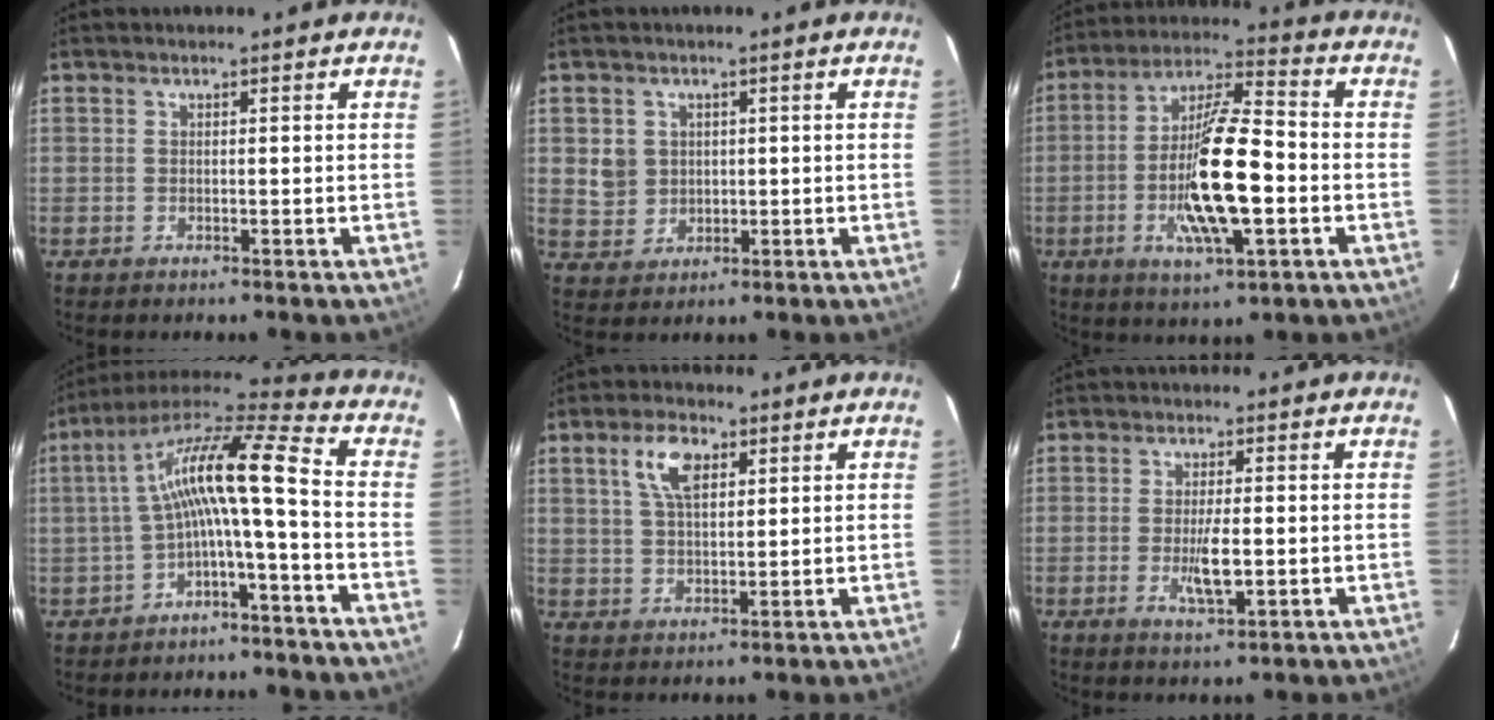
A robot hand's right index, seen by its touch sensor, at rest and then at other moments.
{"total": 4.9, "force": [0.9, 4.6, 1.3], "torque": [-0.027, 0.007, 0.026]}
{"total": 16.2, "force": [-3.8, 4.0, 15.3], "torque": [-0.292, -0.005, -0.073]}
{"total": 13.6, "force": [-2.0, 1.2, 13.4], "torque": [-0.258, 0.022, -0.042]}
{"total": 6.8, "force": [3.1, 3.3, 5.1], "torque": [-0.098, 0.013, 0.057]}
{"total": 5.2, "force": [-1.0, 1.3, 4.9], "torque": [-0.092, -0.010, -0.016]}